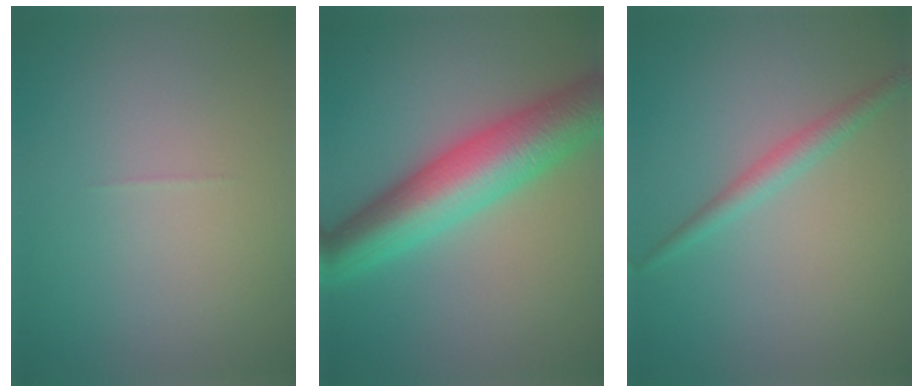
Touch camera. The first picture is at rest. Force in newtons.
{"total": 9.1, "press": 9.1, "slide": 0.1}
{"total": 1.9, "press": 1.9, "slide": 0.1}